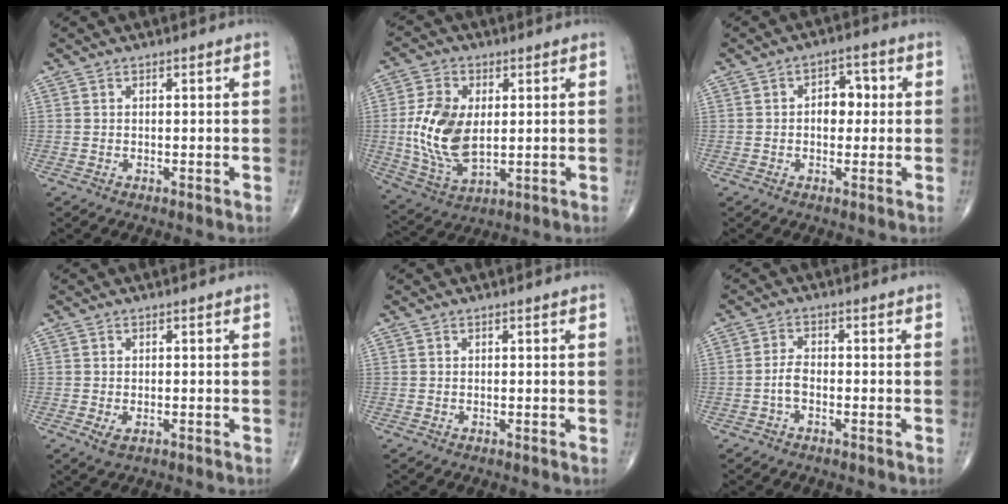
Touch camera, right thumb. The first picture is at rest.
{"total": 13.3, "force": [0.9, 7.8, 10.8], "torque": [-0.210, -0.010, 0.026]}
{"total": 5.4, "force": [0.4, 3.6, 4.0], "torque": [-0.029, 0.013, -0.001]}
{"total": 2.2, "force": [-0.9, 1.1, 1.7], "torque": [-0.032, -0.001, -0.012]}
{"total": 0.0}
{"total": 2.8, "force": [-1.1, 1.3, 2.2], "torque": [-0.046, 0.013, -0.026]}